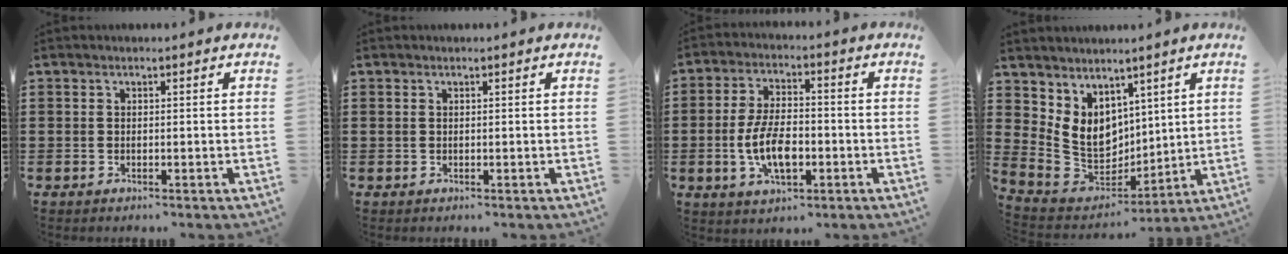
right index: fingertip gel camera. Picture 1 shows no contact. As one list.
[{"total": 0.0}, {"total": 8.2, "force": [-1.9, 3.8, 6.9], "torque": [-0.153, -0.001, -0.039]}, {"total": 8.1, "force": [3.4, 6.7, 3.1], "torque": [-0.096, -0.025, 0.071]}]